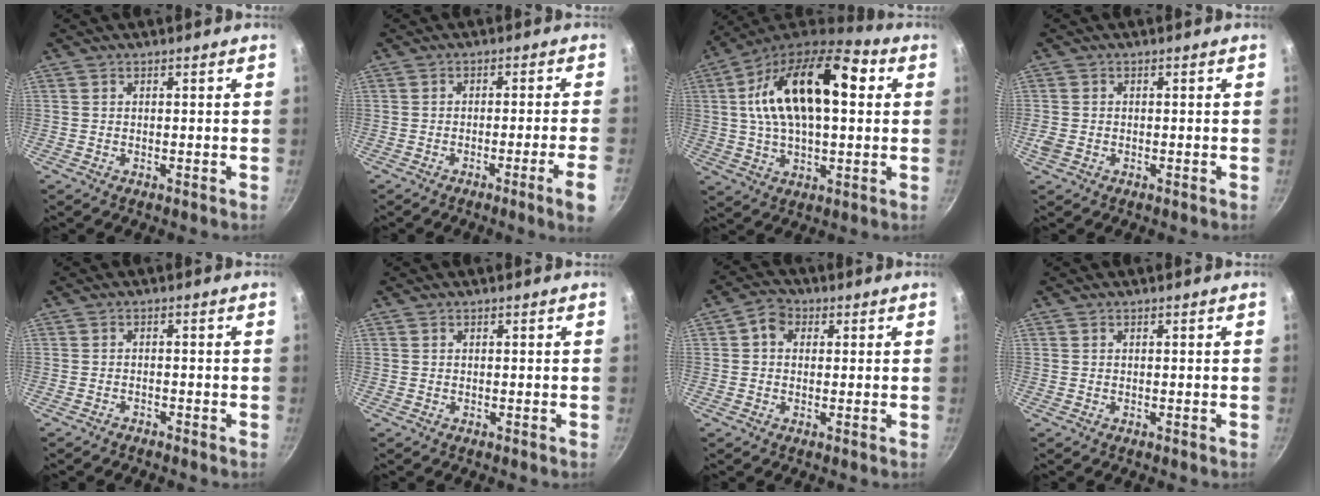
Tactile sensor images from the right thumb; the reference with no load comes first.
{"total": 5.8, "force": [-2.7, -0.7, 5.1], "torque": [-0.080, 0.014, -0.036]}
{"total": 22.2, "force": [5.0, 11.3, 18.5], "torque": [-0.307, 0.016, 0.070]}
{"total": 2.1, "force": [-0.6, 1.7, 1.1], "torque": [-0.024, -0.003, -0.013]}
{"total": 1.2, "force": [-1.2, 0.2, 0.1], "torque": [-0.009, 0.016, -0.019]}
{"total": 0.0}
{"total": 4.1, "force": [1.0, 3.4, 2.0], "torque": [-0.019, 0.004, 0.005]}
{"total": 0.0}